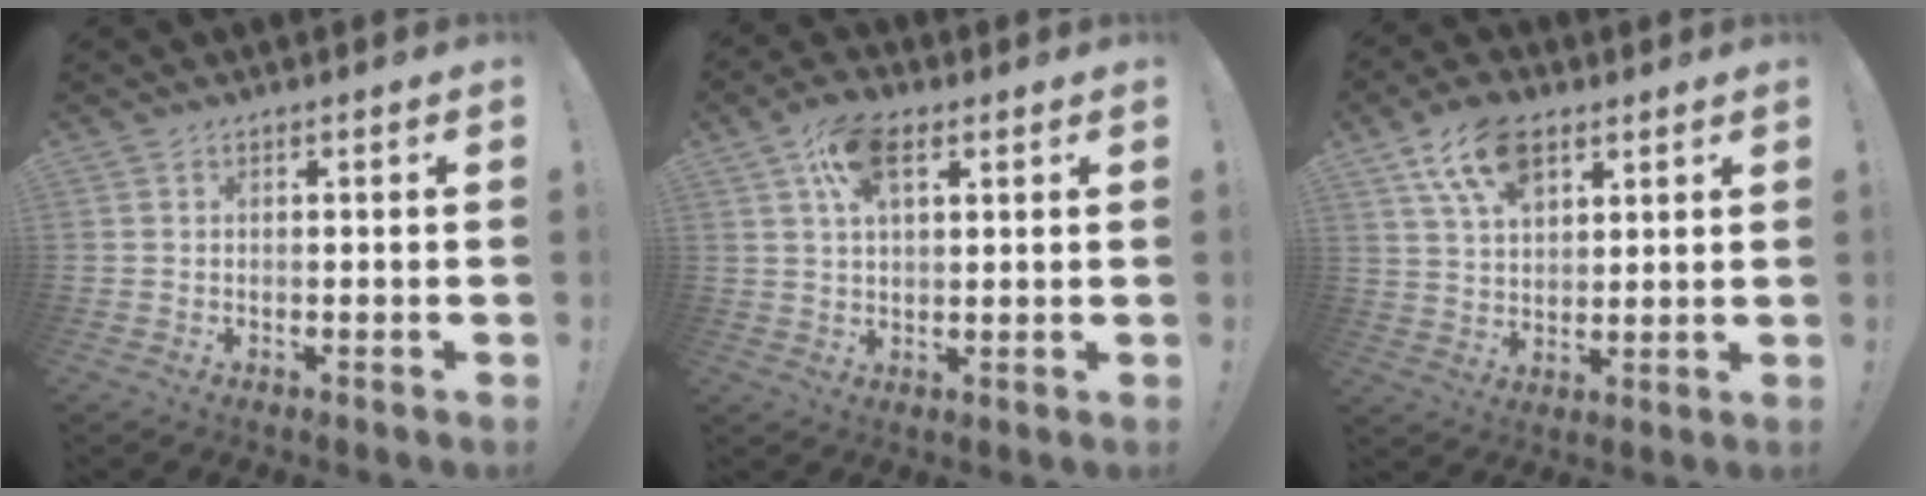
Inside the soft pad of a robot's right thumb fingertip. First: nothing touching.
{"total": 10.1, "force": [4.5, 5.4, 7.2], "torque": [-0.121, 0.003, 0.084]}
{"total": 12.8, "force": [7.3, 7.3, 7.6], "torque": [-0.136, -0.017, 0.139]}